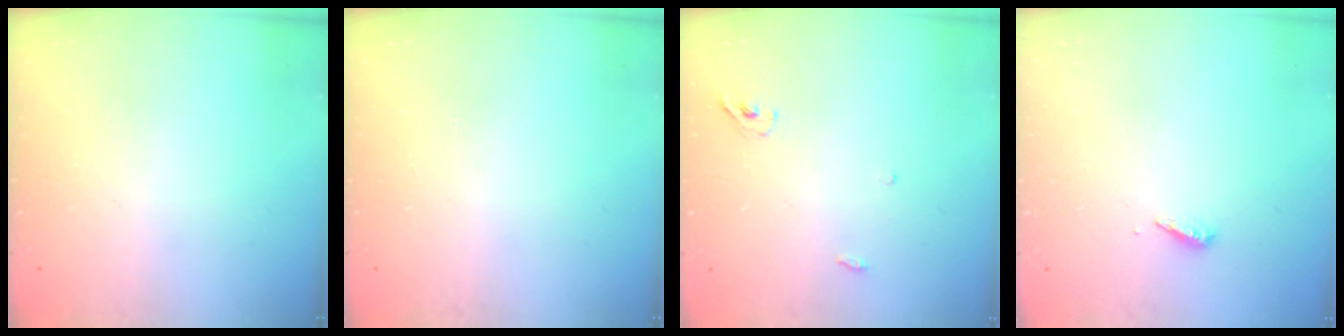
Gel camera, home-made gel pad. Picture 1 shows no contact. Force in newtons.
{"total": 0.0}
{"total": 3.7, "press": 3.6, "slide": 1.0}
{"total": 2.8, "press": 2.8, "slide": 0.2}